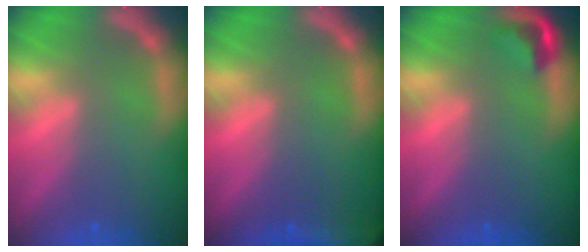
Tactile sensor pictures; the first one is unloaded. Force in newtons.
{"total": 9.5}
{"total": 2.4}